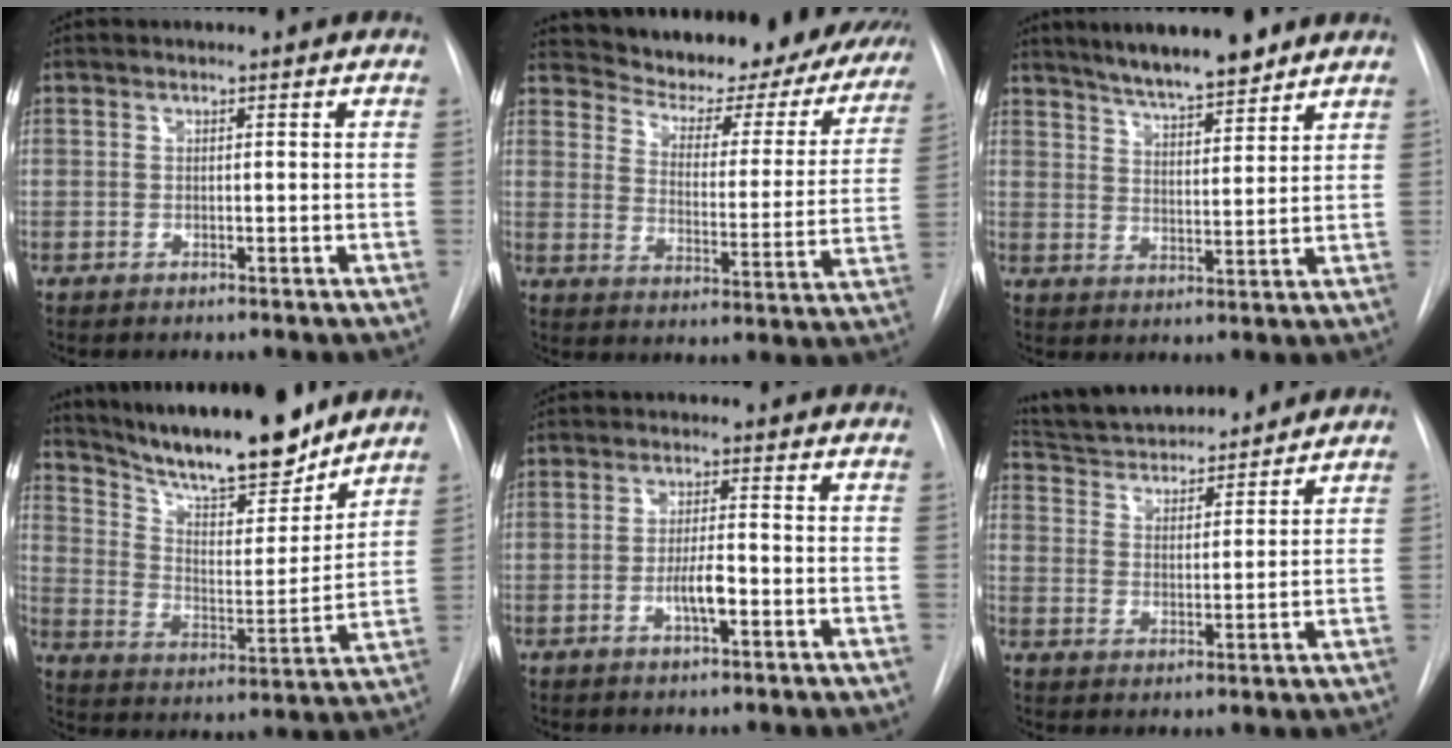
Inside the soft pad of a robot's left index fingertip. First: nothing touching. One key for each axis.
{"total": 24.9, "fx": 22.6, "fy": 7.0, "fz": 7.9, "tx": -0.113, "ty": -0.054, "tz": 0.272}
{"total": 10.4, "fx": 8.8, "fy": 1.3, "fz": 5.4, "tx": -0.084, "ty": 0.008, "tz": 0.143}
{"total": 20.0, "fx": 17.5, "fy": 3.4, "fz": 9.2, "tx": -0.157, "ty": -0.009, "tz": 0.276}
{"total": 3.9, "fx": -1.3, "fy": 0.8, "fz": 3.6, "tx": -0.064, "ty": 0.001, "tz": -0.024}
{"total": 16.4, "fx": 15.2, "fy": 3.4, "fz": 5.3, "tx": -0.093, "ty": 0.023, "tz": 0.243}